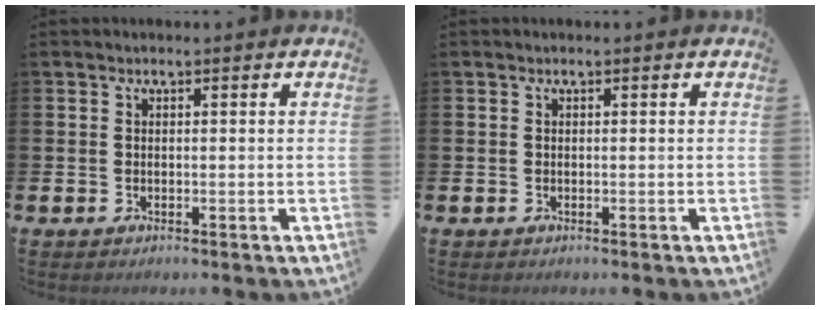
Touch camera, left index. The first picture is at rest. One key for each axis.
{"total": 0.0}